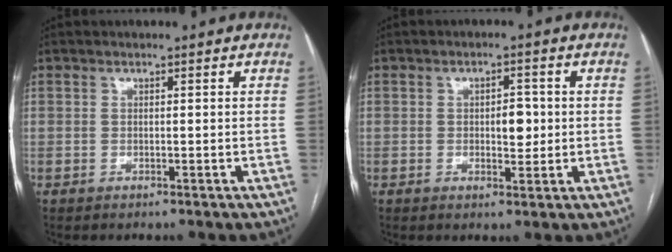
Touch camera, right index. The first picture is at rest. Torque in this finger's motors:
{"motor_torque": [0.32, 0.14, 0.06, 0.03]}